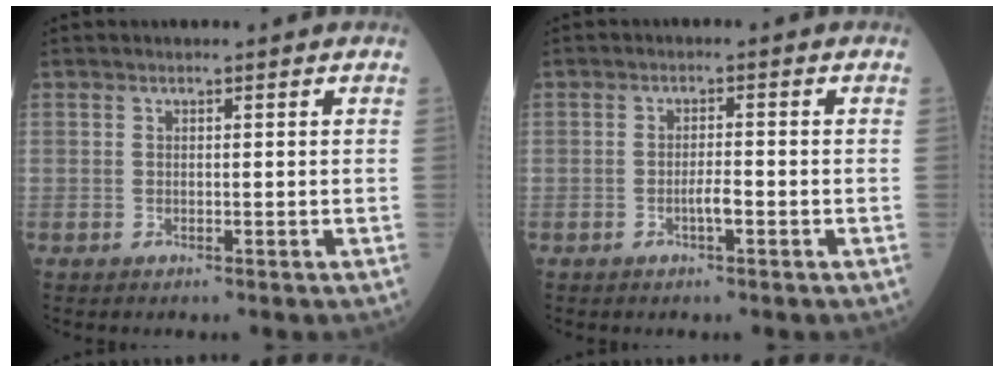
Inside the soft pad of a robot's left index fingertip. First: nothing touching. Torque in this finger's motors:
{"motor_torque": [0.30, 0.16, 0.04, 0.03]}